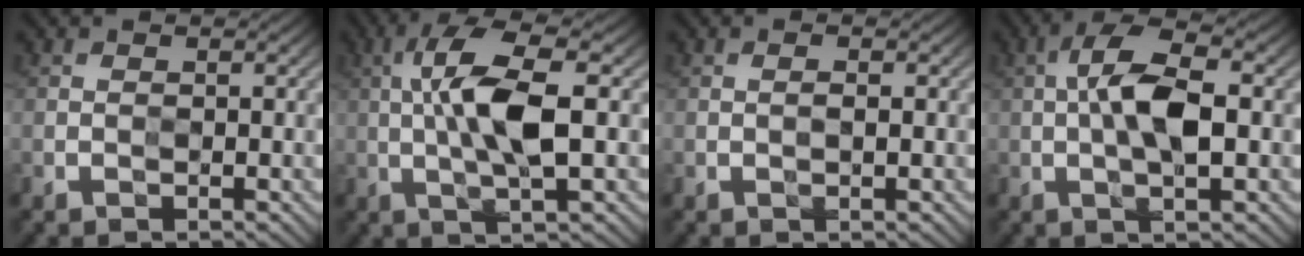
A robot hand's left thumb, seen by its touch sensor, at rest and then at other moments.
{"total": 9.3, "force": [0.7, 2.6, 8.9], "torque": [-0.174, 0.011, 0.009]}
{"total": 1.0, "force": [0.0, 0.2, 0.9], "torque": [-0.016, 0.001, -0.001]}
{"total": 7.9, "force": [0.2, 3.0, 7.4], "torque": [-0.147, 0.015, -0.005]}